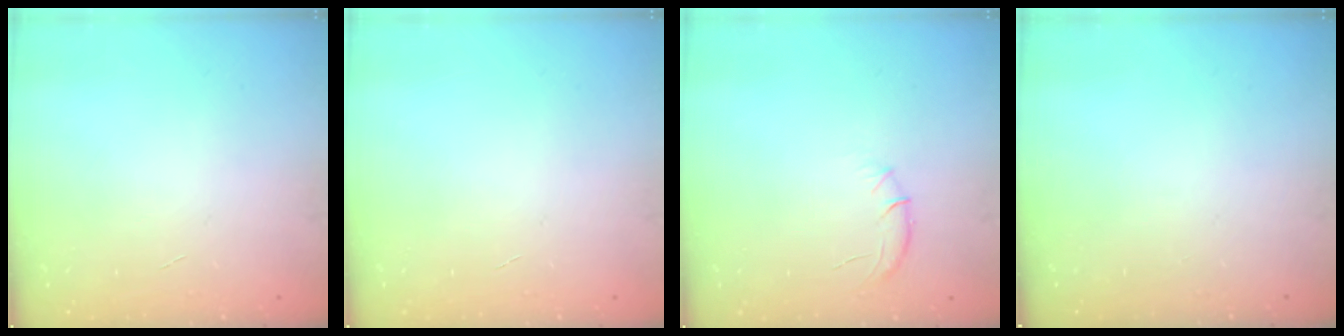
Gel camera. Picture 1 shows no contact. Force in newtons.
{"total": 0.0}
{"total": 6.4, "press": 6.2, "slide": 1.7}
{"total": 0.0}